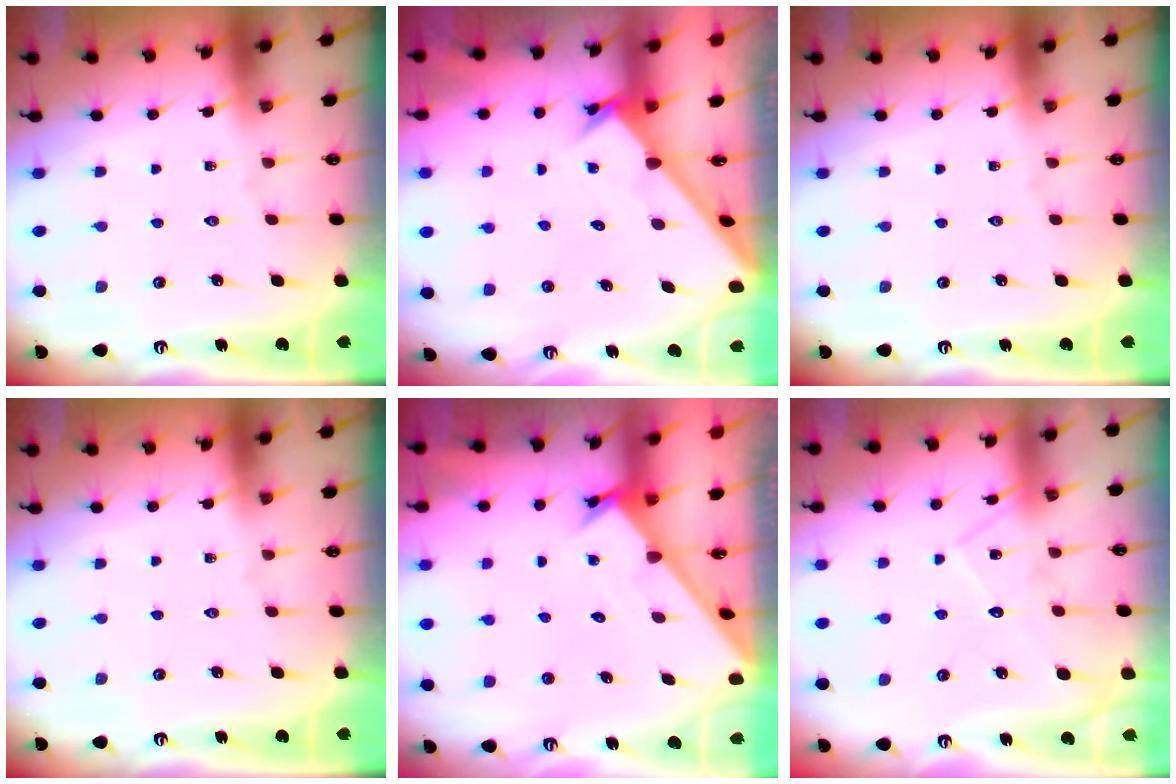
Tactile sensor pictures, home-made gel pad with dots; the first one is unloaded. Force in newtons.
{"total": 1.4, "press": 1.4, "slide": 0.1}
{"total": 0.0}
{"total": 0.0}
{"total": 1.7, "press": 1.7, "slide": 0.1}
{"total": 10.8, "press": 10.8, "slide": 0.7}